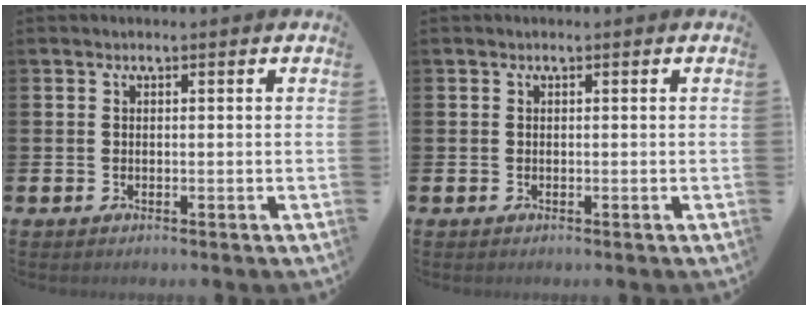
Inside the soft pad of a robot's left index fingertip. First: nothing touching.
{"total": 0.0}